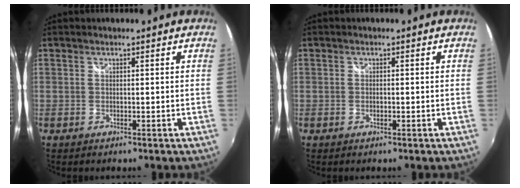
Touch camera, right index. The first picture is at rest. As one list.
[{"total": 0.7, "force": [-0.3, 0.3, 0.5], "torque": [-0.011, 0.000, -0.006]}]